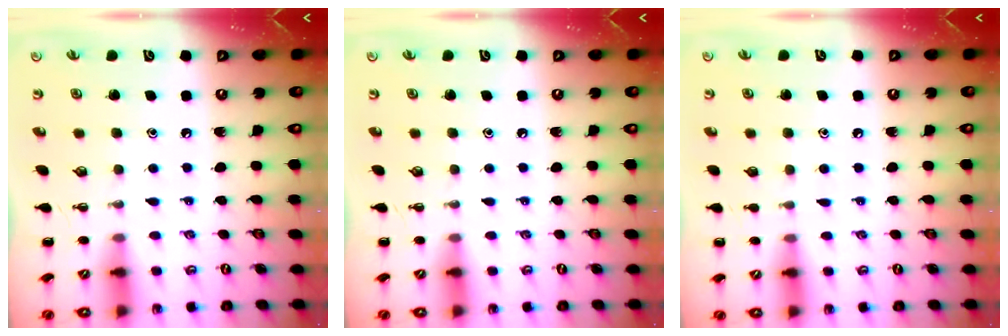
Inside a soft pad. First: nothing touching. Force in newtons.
{"total": 0.0}
{"total": 3.2, "press": 3.0, "slide": 1.1}